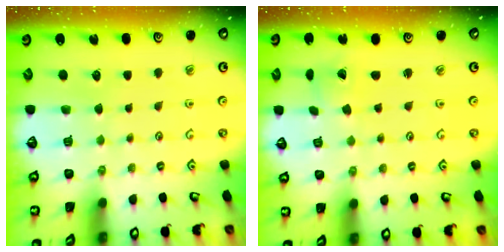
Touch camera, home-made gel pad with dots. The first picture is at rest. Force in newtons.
{"total": 2.3, "press": 2.3, "slide": 0.2}